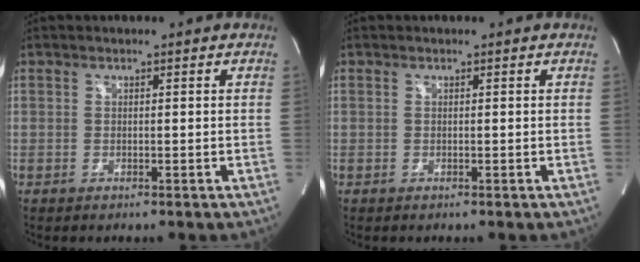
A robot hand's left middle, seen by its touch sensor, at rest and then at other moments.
{"total": 0.0}